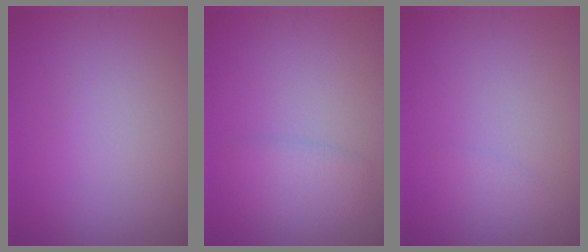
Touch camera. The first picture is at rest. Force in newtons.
{"total": 2.2, "press": 2.2, "slide": 0.2}
{"total": 0.6, "press": 0.6, "slide": 0.0}